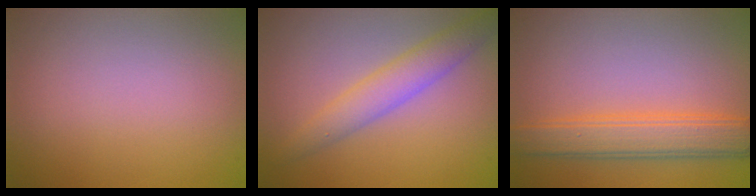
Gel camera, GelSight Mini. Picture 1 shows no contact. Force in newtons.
{"total": 3.3, "press": 3.3, "slide": 0.0}
{"total": 4.5, "press": 4.5, "slide": 0.2}